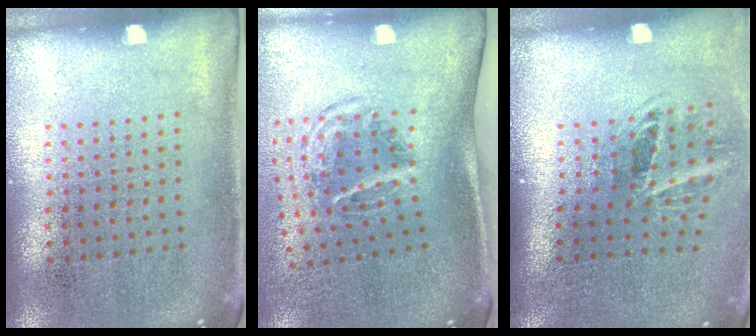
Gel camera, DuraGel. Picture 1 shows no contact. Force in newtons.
{"total": 1.9, "press": 1.2, "slide": 1.5}
{"total": 2.0, "press": 1.1, "slide": 1.6}